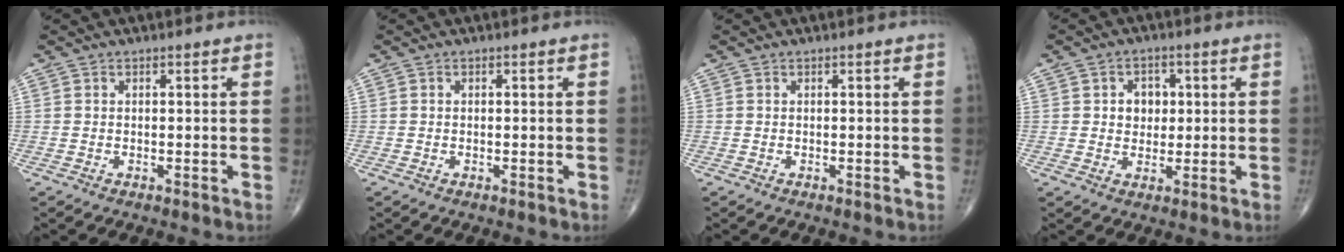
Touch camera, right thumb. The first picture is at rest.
{"total": 0.0}
{"total": 0.0}
{"total": 5.0, "force": [0.9, 4.1, 2.7], "torque": [-0.010, 0.001, 0.011]}